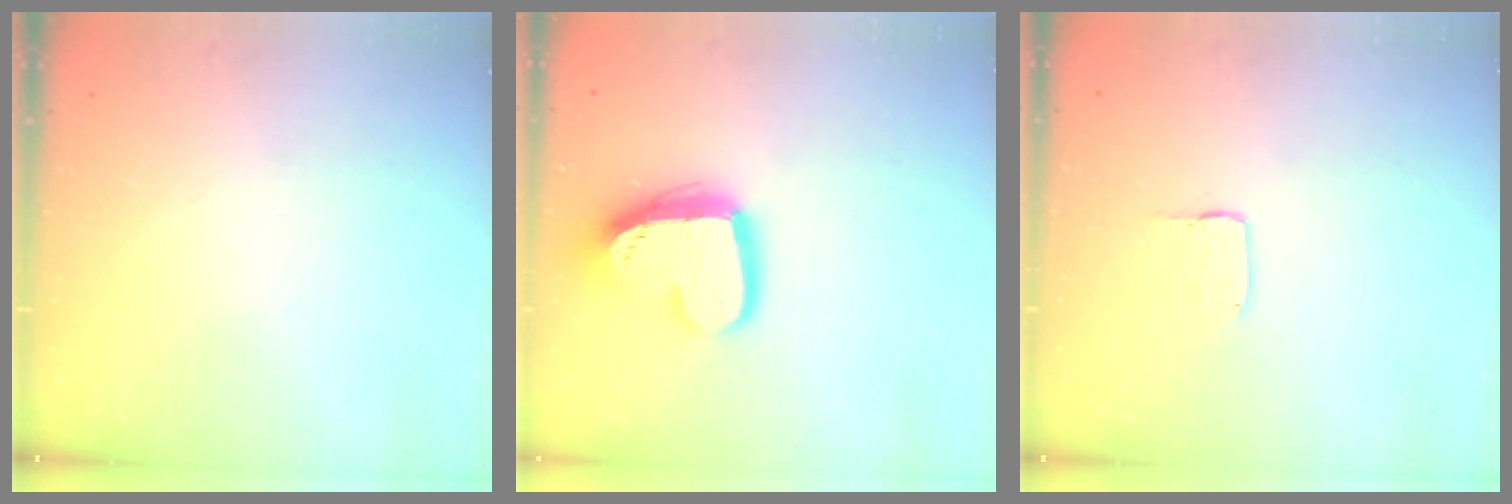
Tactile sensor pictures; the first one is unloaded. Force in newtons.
{"total": 16.7, "press": 16.6, "slide": 1.4}
{"total": 2.0, "press": 2.0, "slide": 0.0}